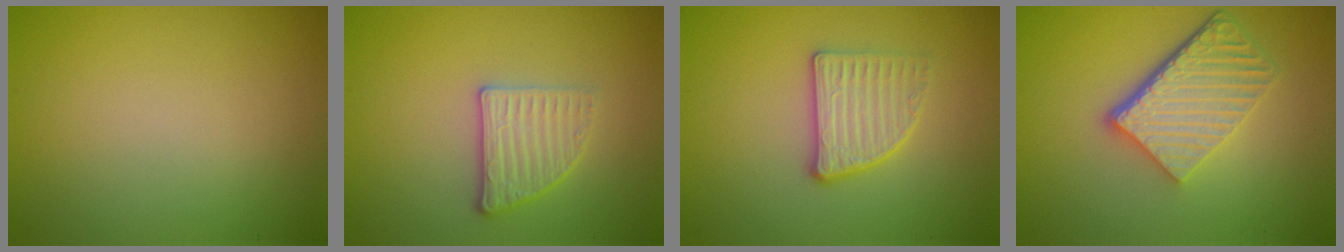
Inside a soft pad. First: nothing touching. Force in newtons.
{"total": 2.7, "press": 2.4, "slide": 1.1}
{"total": 2.7, "press": 2.4, "slide": 1.2}
{"total": 5.6, "press": 3.8, "slide": 4.1}